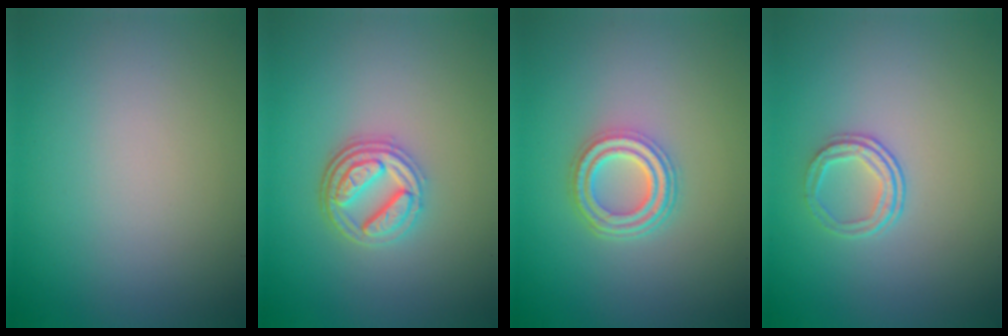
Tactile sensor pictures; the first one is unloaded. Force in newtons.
{"total": 4.0, "press": 3.3, "slide": 2.3}
{"total": 4.0, "press": 3.1, "slide": 2.5}
{"total": 2.1, "press": 1.4, "slide": 1.5}